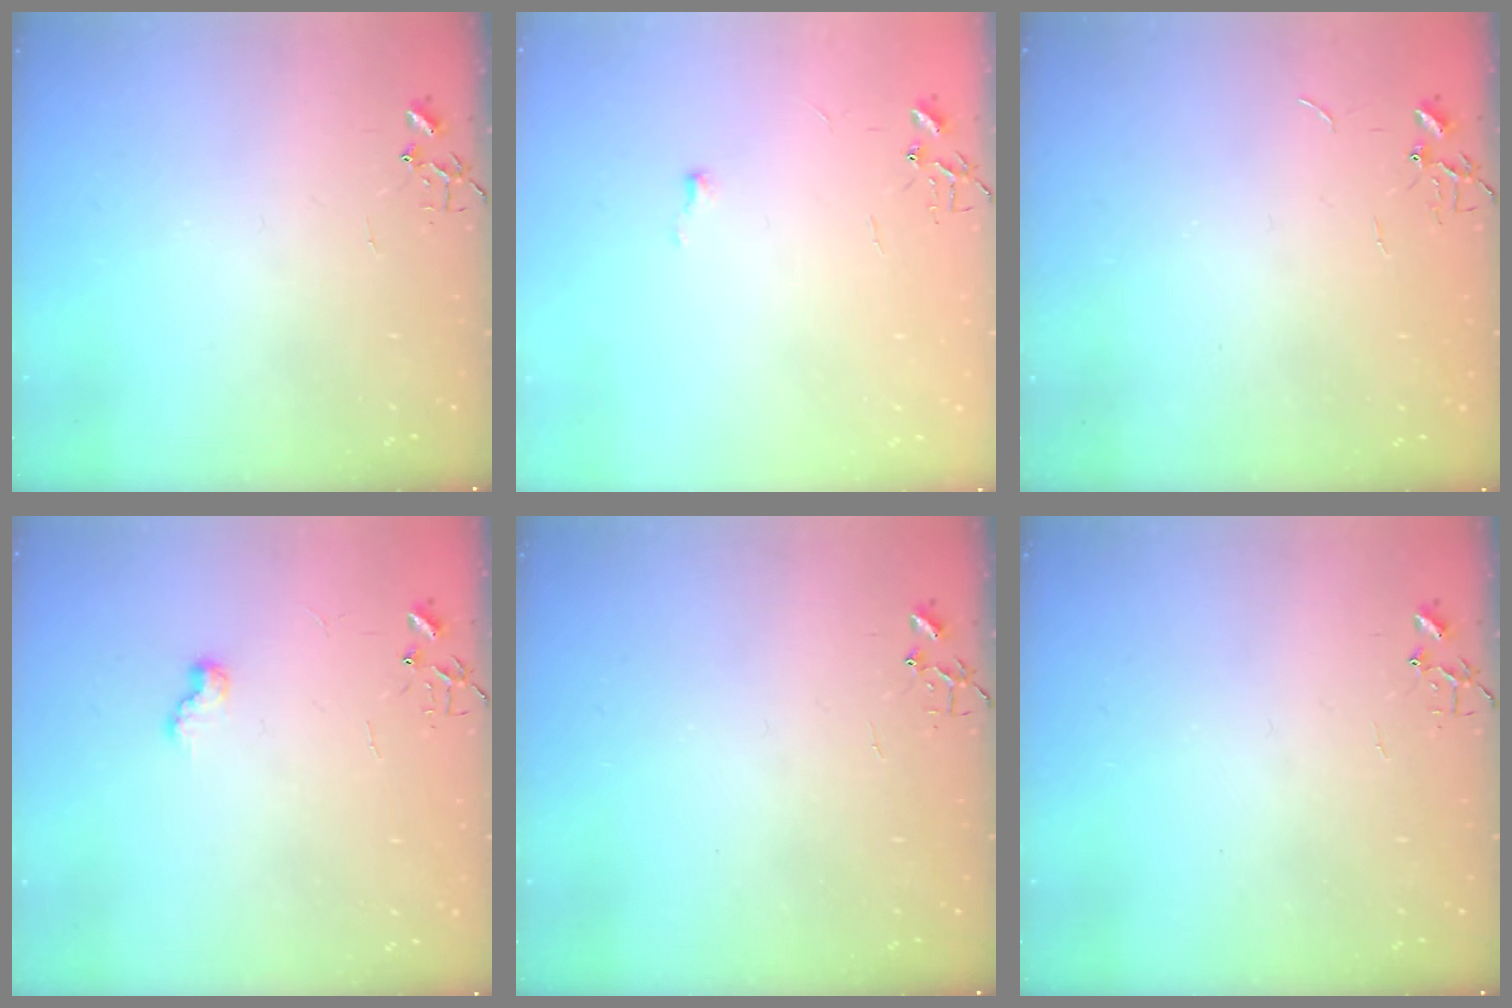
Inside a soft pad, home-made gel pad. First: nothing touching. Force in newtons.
{"total": 3.5, "press": 3.5, "slide": 0.5}
{"total": 0.6, "press": 0.6, "slide": 0.1}
{"total": 7.5, "press": 7.5, "slide": 0.7}
{"total": 0.0}
{"total": 0.0}